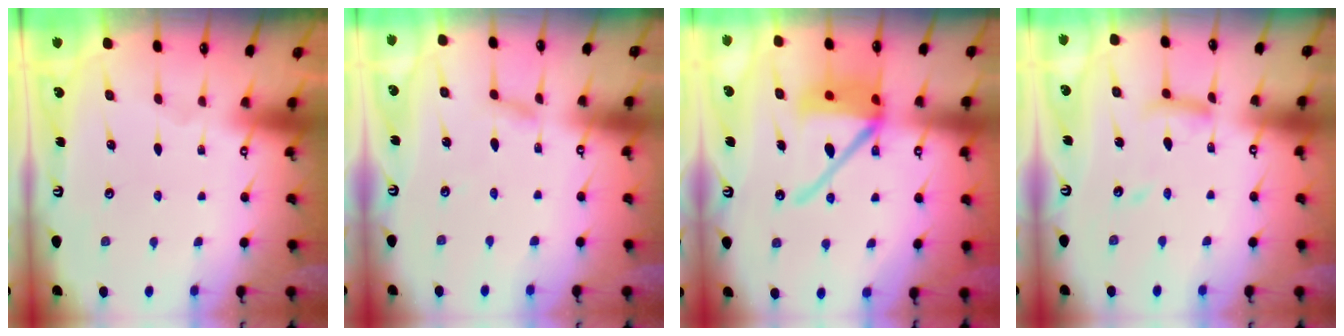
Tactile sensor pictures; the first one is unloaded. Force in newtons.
{"total": 2.8, "press": 2.8, "slide": 0.3}
{"total": 15.6, "press": 15.3, "slide": 2.5}
{"total": 11.1, "press": 11.1, "slide": 1.1}